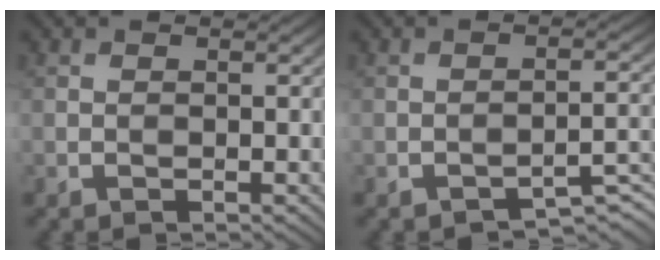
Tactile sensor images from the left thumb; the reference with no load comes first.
{"total": 3.0, "force": [-2.6, 0.4, 1.5], "torque": [-0.017, 0.011, -0.041]}